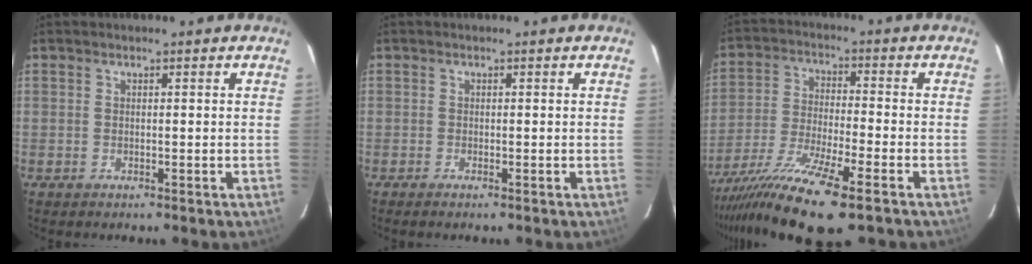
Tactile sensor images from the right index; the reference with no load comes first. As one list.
[{"total": 0.9, "force": [-0.7, 0.0, 0.5], "torque": [-0.012, -0.003, -0.014]}, {"total": 15.8, "force": [-11.4, 1.4, 10.9], "torque": [-0.221, -0.046, -0.210]}]